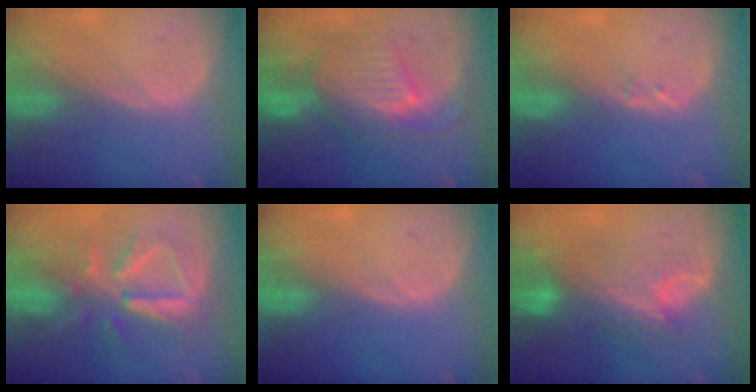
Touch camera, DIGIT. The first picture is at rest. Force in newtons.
{"total": 9.8, "press": 9.0, "slide": 3.9}
{"total": 1.0, "press": 1.0, "slide": 0.2}
{"total": 8.3, "press": 8.2, "slide": 0.8}
{"total": 0.0}
{"total": 9.2, "press": 8.0, "slide": 4.5}